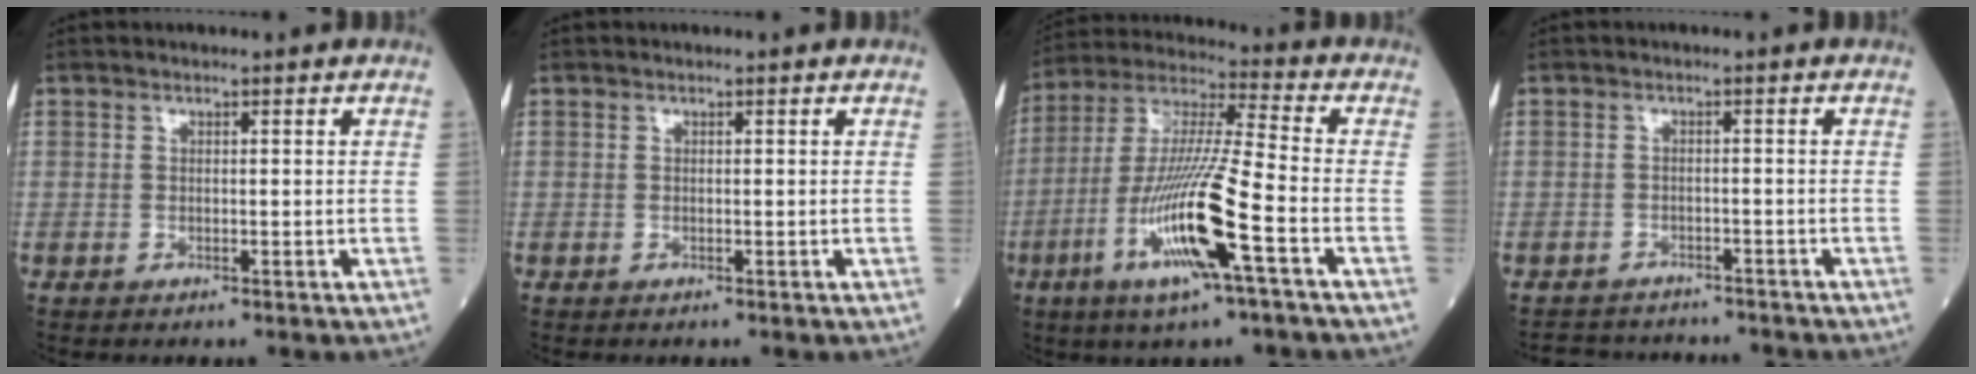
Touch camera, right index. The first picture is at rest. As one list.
[{"total": 0.0}, {"total": 16.4, "force": [-6.2, 0.1, 15.2], "torque": [-0.308, -0.015, -0.120]}, {"total": 6.7, "force": [-6.2, 2.3, 0.6], "torque": [-0.007, 0.008, -0.081]}]